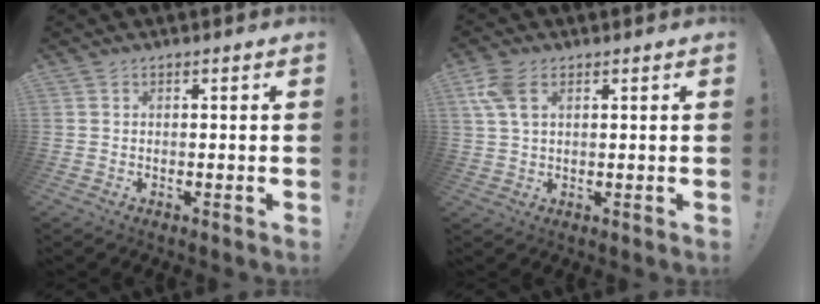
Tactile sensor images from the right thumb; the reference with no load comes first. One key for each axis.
{"total": 6.9, "fx": 2.9, "fy": 3.5, "fz": 5.2, "tx": -0.107, "ty": -0.004, "tz": 0.055}